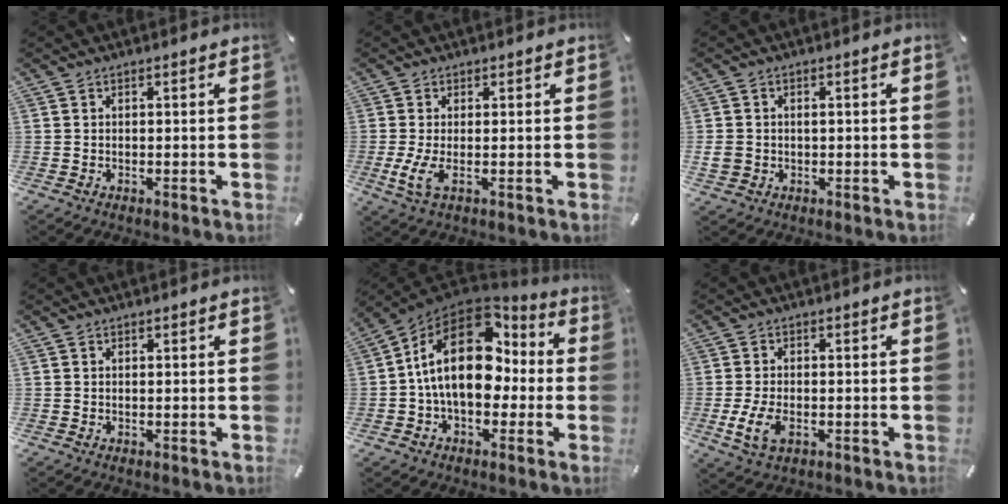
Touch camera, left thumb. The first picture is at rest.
{"total": 4.6, "force": [-0.4, 1.6, 4.3], "torque": [-0.108, -0.017, -0.010]}
{"total": 2.9, "force": [-0.1, 2.6, 1.3], "torque": [-0.032, 0.004, -0.004]}
{"total": 0.6, "force": [0.2, 0.5, -0.2], "torque": [0.008, 0.006, 0.003]}
{"total": 20.8, "force": [2.6, 13.3, 15.8], "torque": [-0.285, -0.003, 0.042]}
{"total": 6.1, "force": [-1.5, 3.7, 4.6], "torque": [-0.108, -0.002, -0.029]}